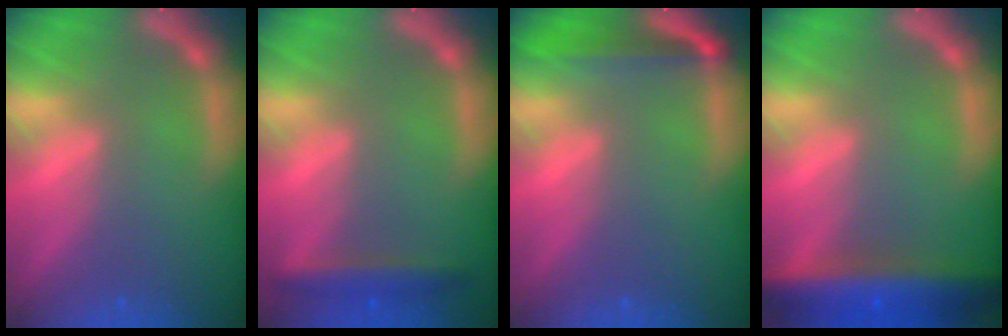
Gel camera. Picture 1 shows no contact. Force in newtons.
{"total": 2.9}
{"total": 4.0}
{"total": 8.5}